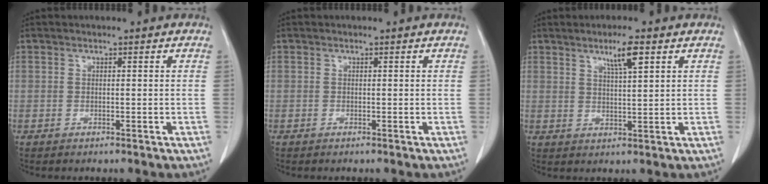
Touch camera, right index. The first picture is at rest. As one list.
[{"total": 0.0}, {"total": 4.5, "force": [2.5, 0.1, 3.7], "torque": [-0.064, -0.001, 0.045]}]